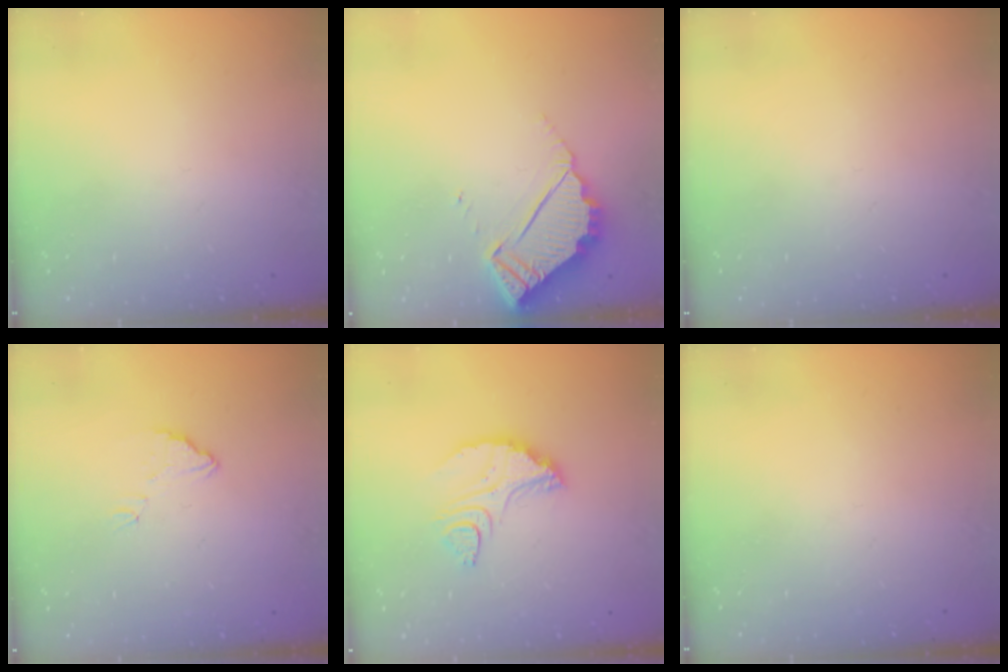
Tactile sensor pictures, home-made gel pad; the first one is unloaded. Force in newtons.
{"total": 6.0, "press": 6.0, "slide": 0.3}
{"total": 0.0}
{"total": 4.4, "press": 4.4, "slide": 0.4}
{"total": 9.2, "press": 9.1, "slide": 0.6}
{"total": 0.0}